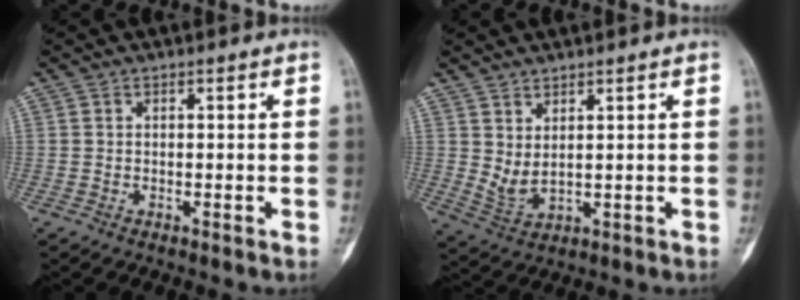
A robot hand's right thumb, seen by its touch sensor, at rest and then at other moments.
{"total": 0.0}